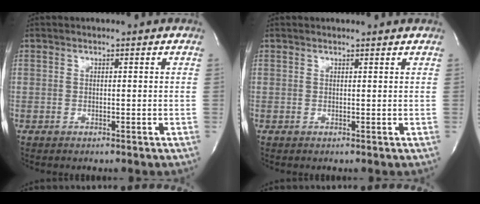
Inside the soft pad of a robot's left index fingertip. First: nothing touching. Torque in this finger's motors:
{"motor_torque": [0.11, -0.06, -0.03, -0.01]}